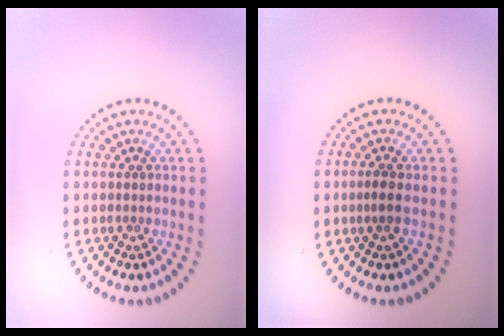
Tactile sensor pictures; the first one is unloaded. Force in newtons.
{"total": 1.4, "press": 1.2, "slide": 0.8}